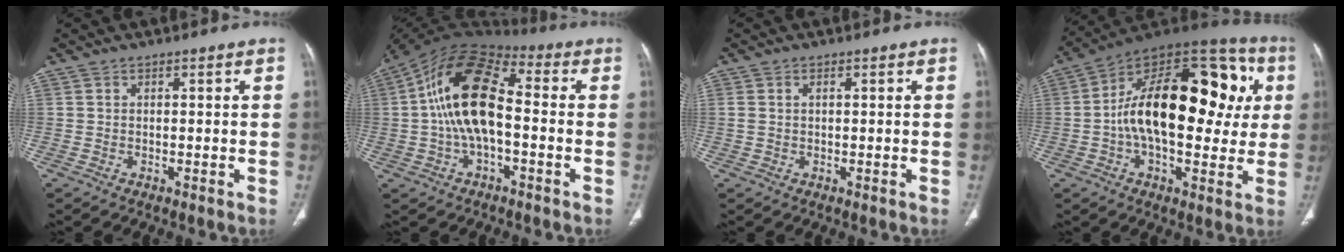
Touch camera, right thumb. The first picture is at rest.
{"total": 16.4, "force": [-0.5, 8.3, 14.1], "torque": [-0.262, 0.042, -0.020]}
{"total": 1.5, "force": [0.4, 0.9, 1.1], "torque": [-0.034, 0.012, 0.015]}
{"total": 28.1, "force": [2.9, 14.6, 23.8], "torque": [-0.342, 0.039, 0.035]}